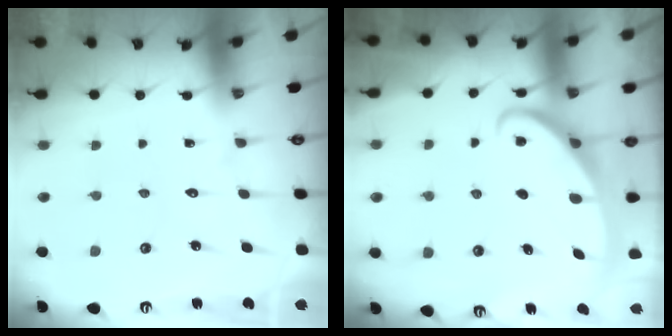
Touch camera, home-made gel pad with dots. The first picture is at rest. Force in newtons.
{"total": 2.7, "press": 2.7, "slide": 0.4}